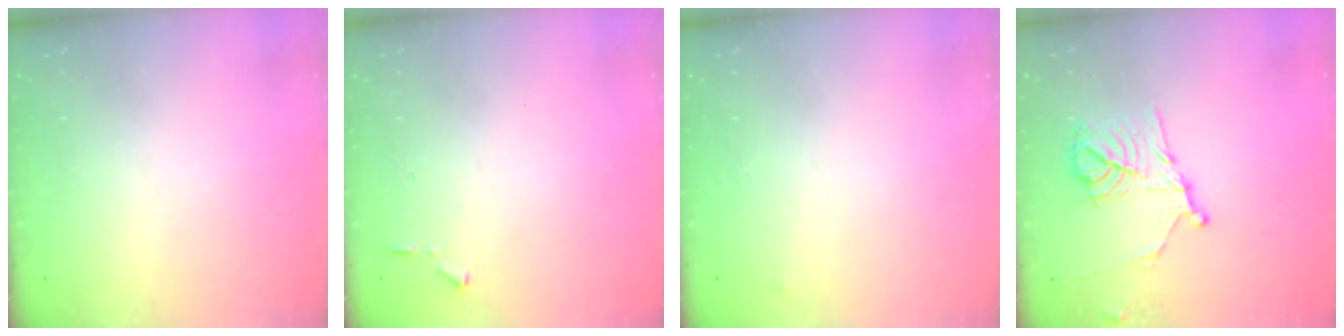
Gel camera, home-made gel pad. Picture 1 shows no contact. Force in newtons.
{"total": 3.9, "press": 3.9, "slide": 0.5}
{"total": 2.5, "press": 2.5, "slide": 0.4}
{"total": 13.8, "press": 13.7, "slide": 0.8}